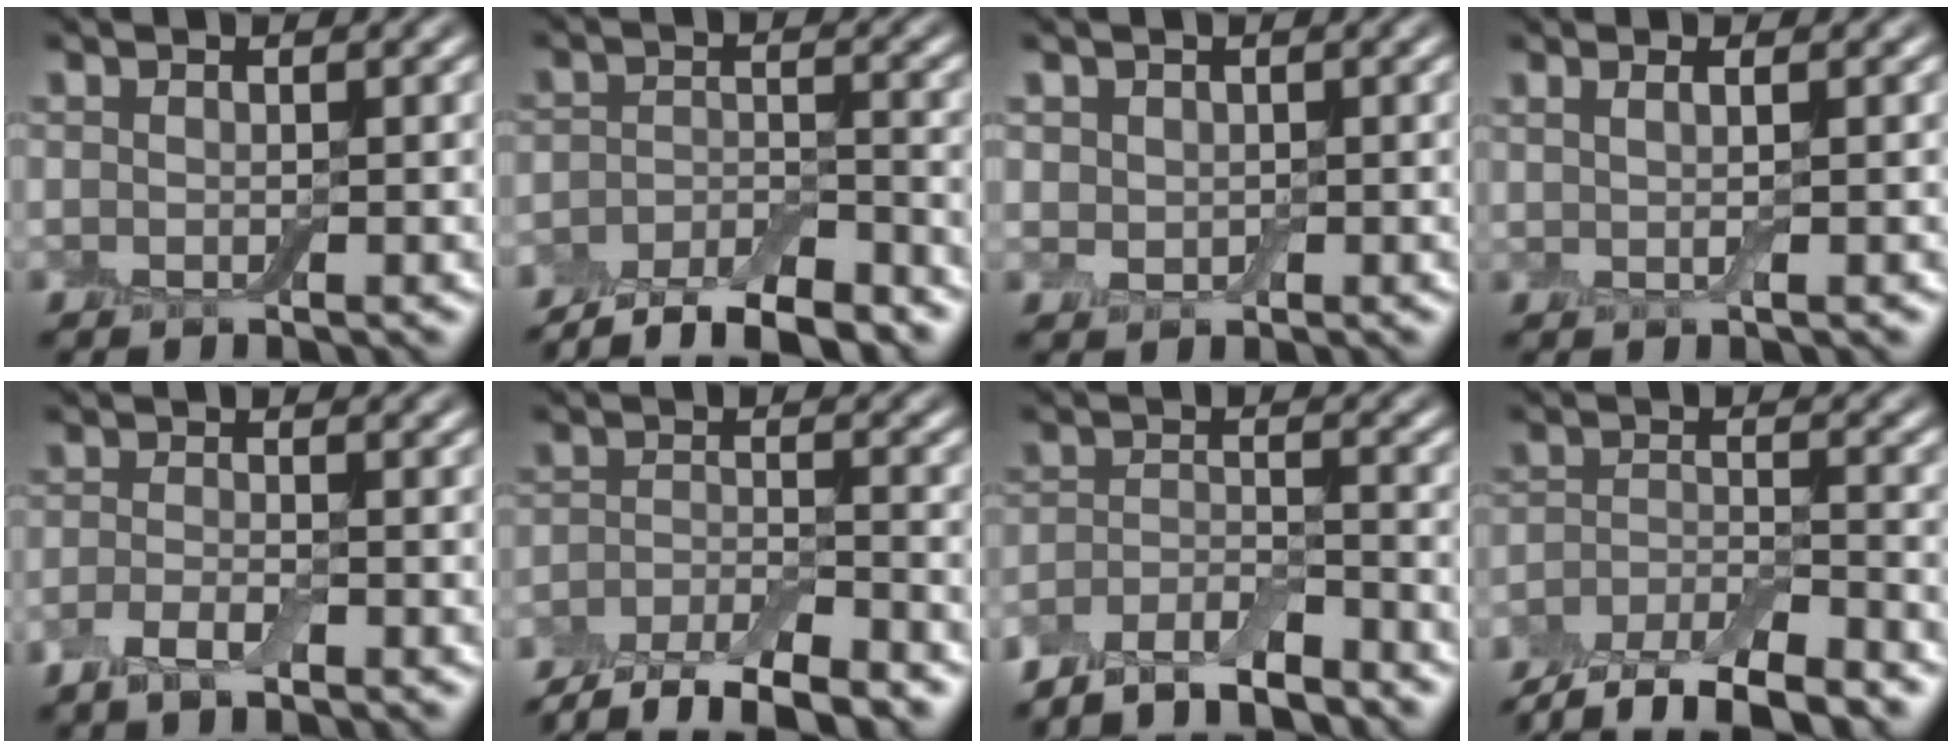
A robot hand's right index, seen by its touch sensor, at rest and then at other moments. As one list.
[{"total": 7.3, "force": [-6.3, 2.2, 3.1], "torque": [-0.047, -0.003, -0.107]}, {"total": 1.8, "force": [0.6, 1.5, 0.6], "torque": [-0.005, 0.005, 0.001]}, {"total": 1.3, "force": [0.6, 0.3, 1.2], "torque": [-0.019, 0.000, 0.004]}, {"total": 2.0, "force": [-1.2, 0.7, 1.4], "torque": [-0.038, 0.002, -0.029]}, {"total": 6.4, "force": [-5.3, 1.9, 3.1], "torque": [-0.057, -0.007, -0.096]}, {"total": 4.7, "force": [-4.2, 1.1, 1.9], "torque": [-0.040, -0.002, -0.078]}, {"total": 7.3, "force": [-6.0, 2.4, 3.5], "torque": [-0.065, -0.007, -0.109]}]